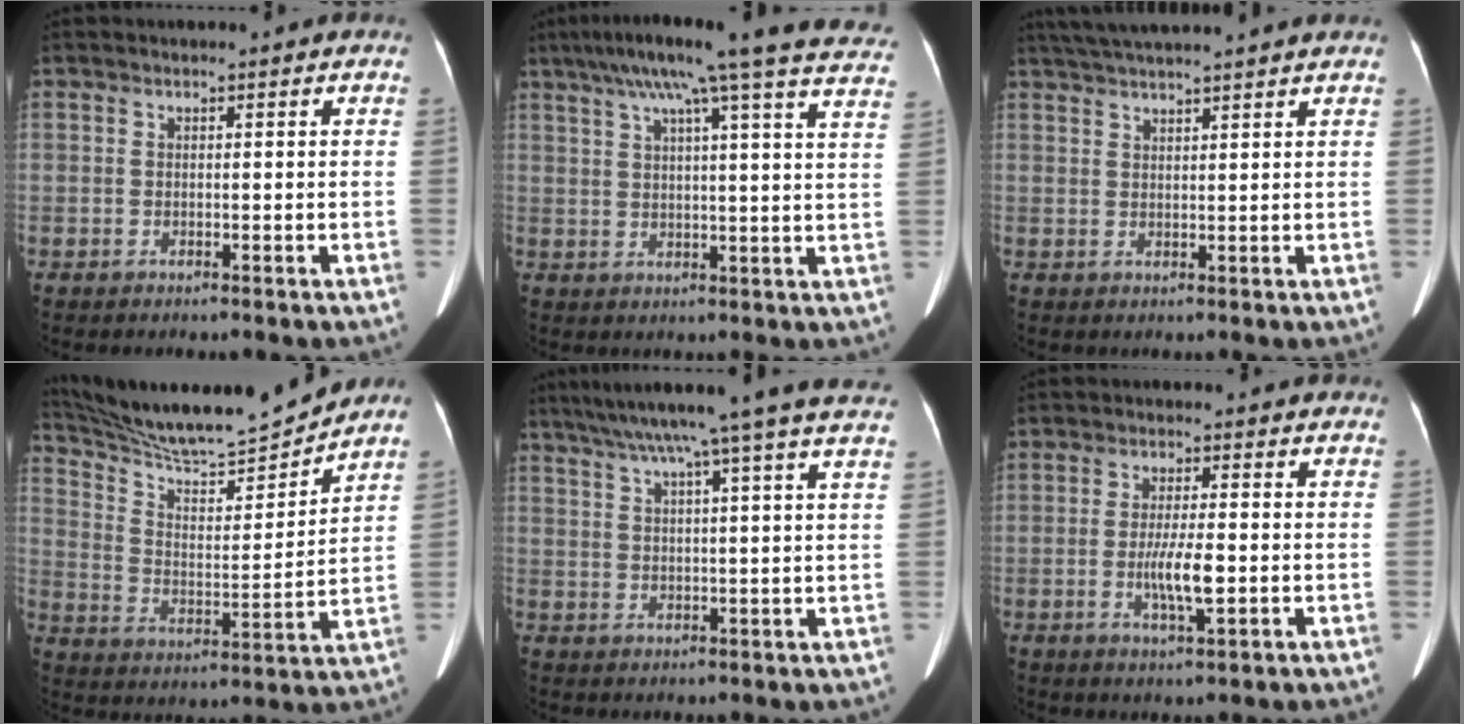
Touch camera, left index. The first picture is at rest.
{"total": 26.5, "force": [21.9, 0.3, 14.9], "torque": [-0.212, -0.001, 0.271]}
{"total": 10.9, "force": [9.7, -0.7, 4.9], "torque": [-0.086, 0.037, 0.137]}
{"total": 16.5, "force": [15.6, -0.1, 5.4], "torque": [-0.100, -0.017, 0.257]}
{"total": 16.5, "force": [13.4, -1.9, 9.3], "torque": [-0.156, 0.007, 0.178]}
{"total": 5.4, "force": [-1.1, 0.7, 5.2], "torque": [-0.102, -0.010, -0.022]}